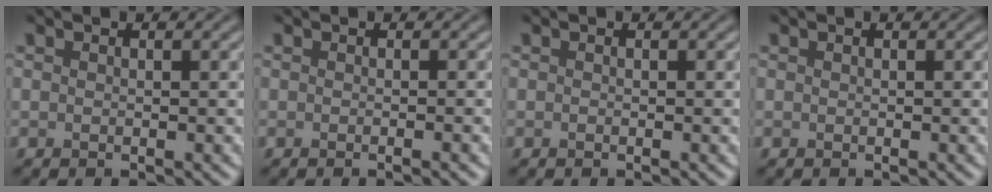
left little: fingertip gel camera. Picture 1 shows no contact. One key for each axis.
{"total": 0.9, "fx": -0.3, "fy": 0.2, "fz": 0.8, "tx": -0.007, "ty": -0.003, "tz": -0.008}
{"total": 0.0}
{"total": 0.0}